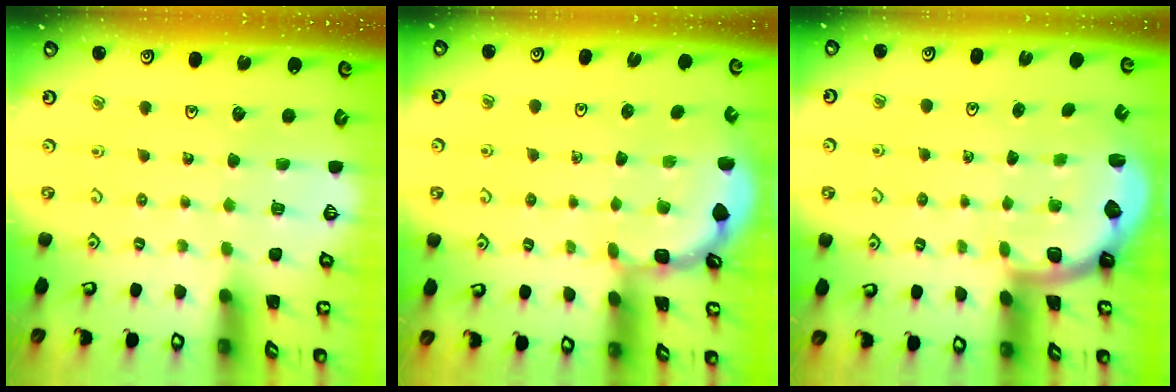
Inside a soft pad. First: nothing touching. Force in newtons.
{"total": 2.0, "press": 2.0, "slide": 0.1}
{"total": 1.9, "press": 1.8, "slide": 0.5}